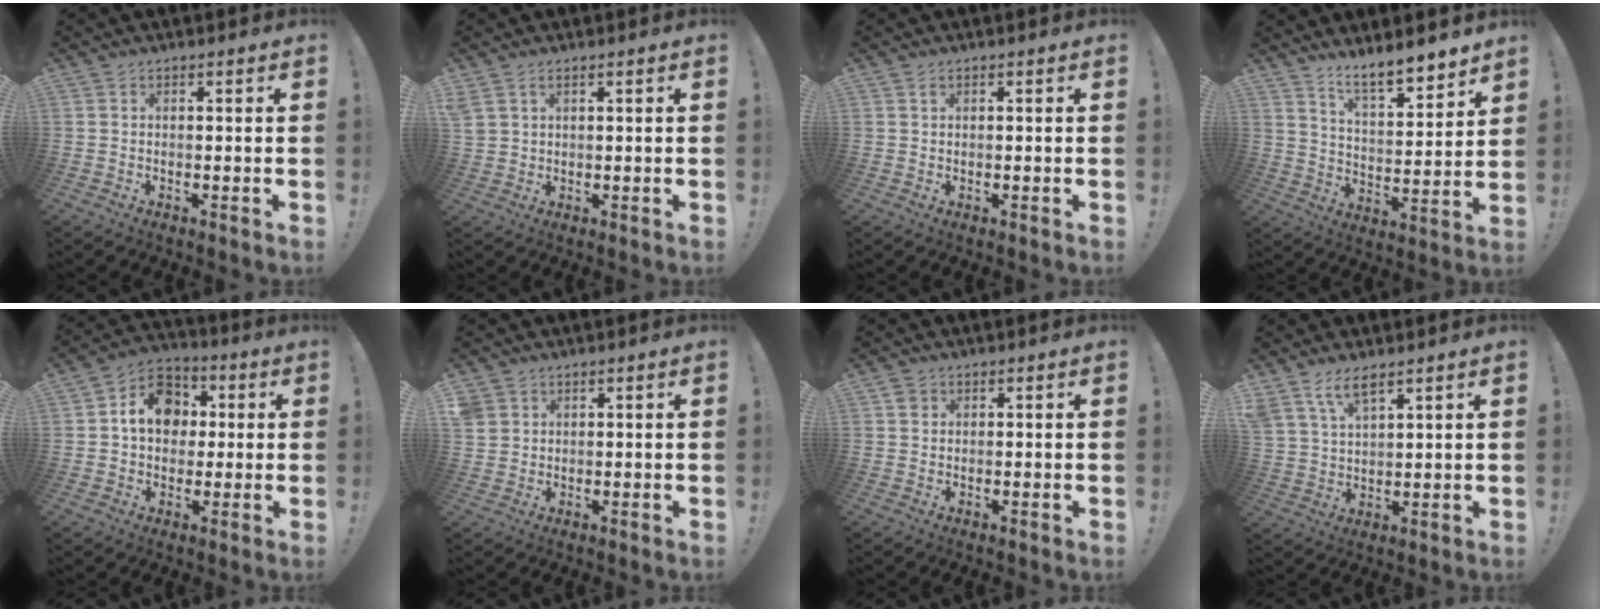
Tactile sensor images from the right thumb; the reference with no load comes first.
{"total": 3.0, "force": [1.7, 1.9, 1.5], "torque": [-0.034, -0.001, 0.036]}
{"total": 0.9, "force": [0.6, 0.6, 0.2], "torque": [0.003, 0.000, 0.010]}
{"total": 10.0, "force": [8.8, 2.0, 4.1], "torque": [-0.062, -0.072, 0.158]}
{"total": 12.9, "force": [2.2, 10.5, 7.0], "torque": [-0.096, 0.013, 0.049]}
{"total": 3.2, "force": [2.0, 2.5, 0.5], "torque": [-0.012, -0.004, 0.039]}
{"total": 2.0, "force": [1.0, 1.7, 0.5], "torque": [0.005, -0.004, 0.016]}
{"total": 7.3, "force": [5.4, 2.9, 3.9], "torque": [-0.084, -0.017, 0.104]}